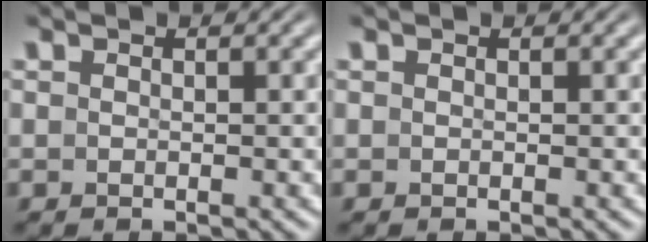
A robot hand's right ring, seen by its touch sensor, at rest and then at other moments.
{"total": 0.0}